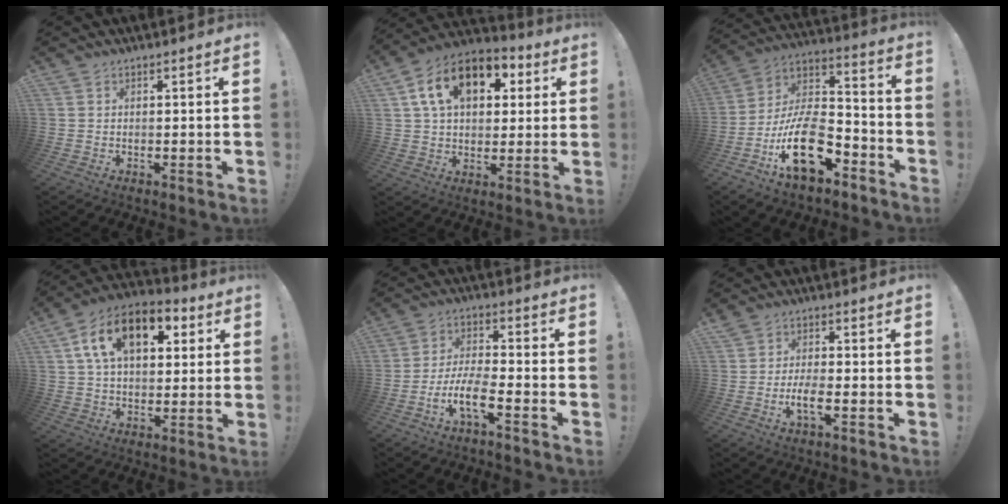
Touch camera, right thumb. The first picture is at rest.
{"total": 16.1, "force": [6.0, 10.6, 10.5], "torque": [-0.172, -0.006, 0.110]}
{"total": 20.6, "force": [-9.2, 10.4, 15.2], "torque": [-0.278, 0.050, -0.150]}
{"total": 16.6, "force": [6.2, 10.1, 11.6], "torque": [-0.196, -0.002, 0.110]}
{"total": 9.8, "force": [-5.2, 2.9, 7.8], "torque": [-0.151, 0.012, -0.095]}
{"total": 5.0, "force": [-1.6, 1.3, 4.5], "torque": [-0.094, -0.007, -0.031]}